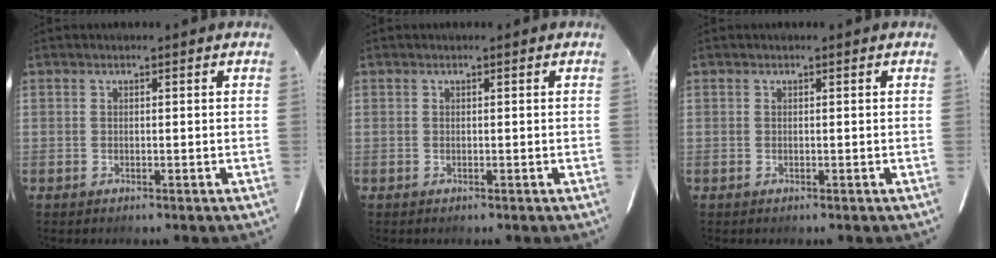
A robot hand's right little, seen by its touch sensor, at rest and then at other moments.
{"total": 0.0}
{"total": 0.0}